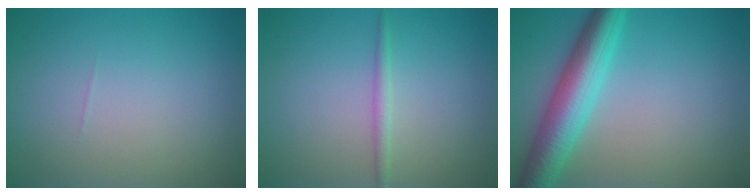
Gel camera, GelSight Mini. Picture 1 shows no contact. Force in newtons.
{"total": 1.2, "press": 1.2, "slide": 0.0}
{"total": 6.5, "press": 6.5, "slide": 0.1}